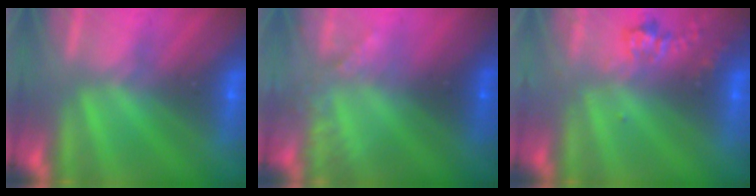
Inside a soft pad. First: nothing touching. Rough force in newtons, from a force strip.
{"total": 2.1}
{"total": 2.4}